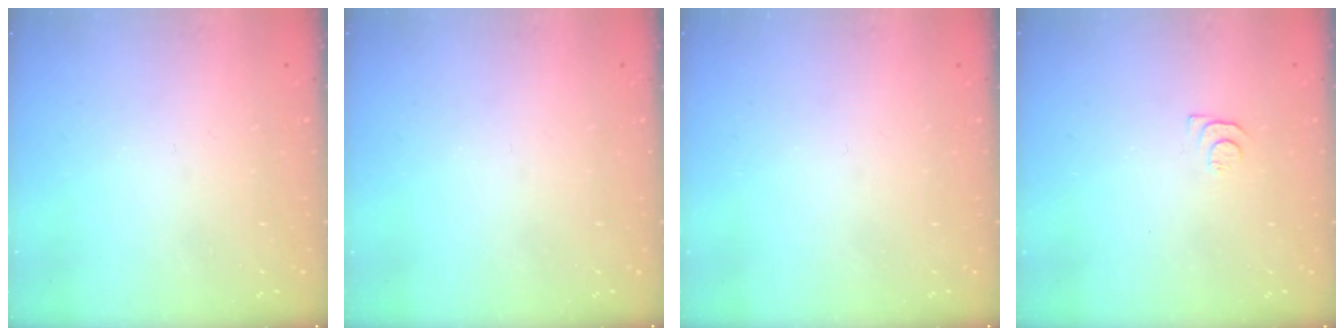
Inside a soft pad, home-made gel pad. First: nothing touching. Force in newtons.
{"total": 0.0}
{"total": 0.0}
{"total": 4.3, "press": 4.3, "slide": 0.6}